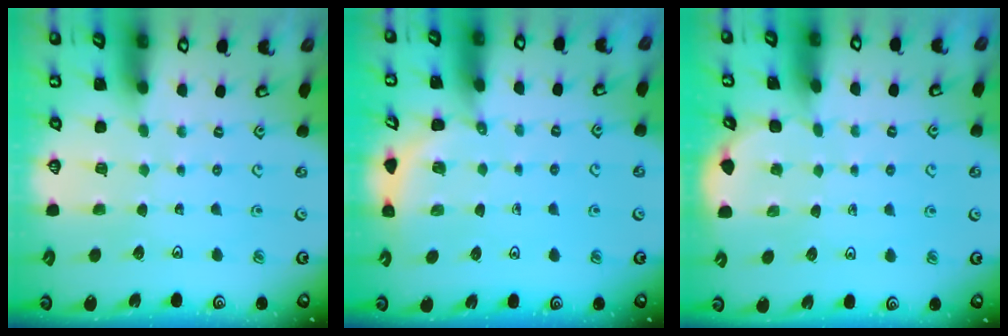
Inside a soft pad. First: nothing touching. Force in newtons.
{"total": 2.7, "press": 2.7, "slide": 0.2}
{"total": 2.4, "press": 2.4, "slide": 0.1}